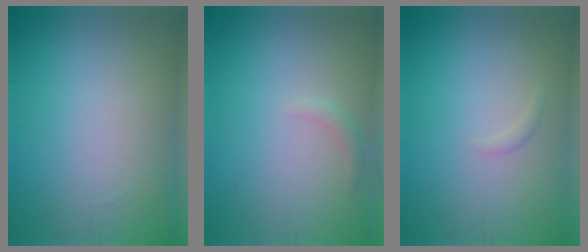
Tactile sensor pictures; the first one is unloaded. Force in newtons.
{"total": 0.8, "press": 0.8, "slide": 0.1}
{"total": 0.6, "press": 0.6, "slide": 0.1}